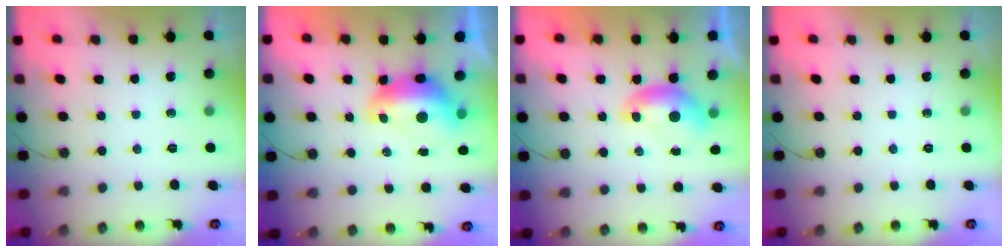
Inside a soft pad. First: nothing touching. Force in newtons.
{"total": 2.8, "press": 2.7, "slide": 0.7}
{"total": 0.0}
{"total": 0.0}